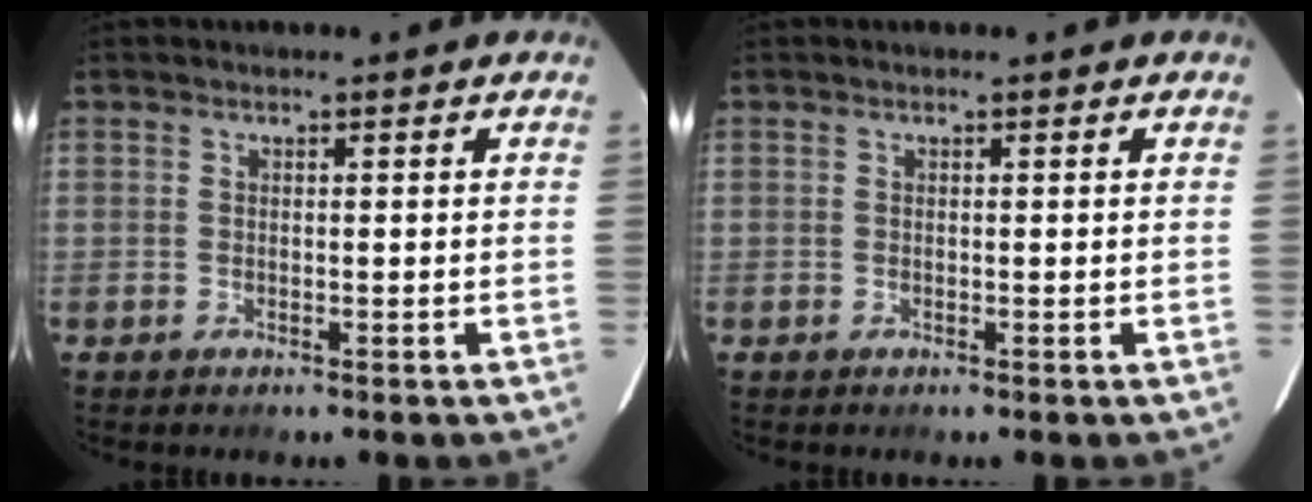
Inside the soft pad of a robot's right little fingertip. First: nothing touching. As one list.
[{"total": 0.0}]